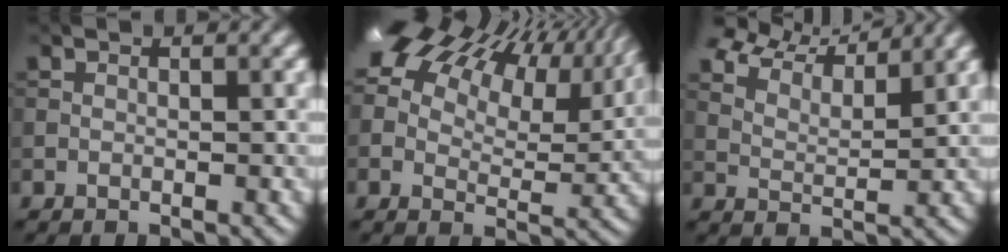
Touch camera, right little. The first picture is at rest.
{"total": 16.9, "force": [9.5, 8.6, 11.0], "torque": [-0.199, 0.043, 0.146]}
{"total": 8.9, "force": [8.0, 1.9, 3.4], "torque": [-0.075, 0.009, 0.121]}